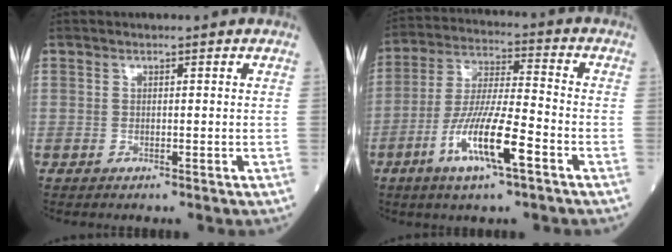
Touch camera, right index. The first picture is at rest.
{"total": 12.4, "force": [-5.4, 1.4, 11.0], "torque": [-0.215, -0.011, -0.102]}